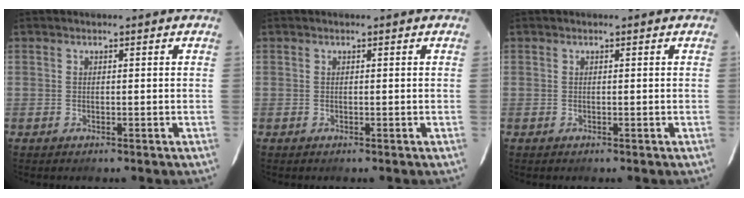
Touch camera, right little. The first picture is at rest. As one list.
[{"total": 0.0}, {"total": 0.0}]